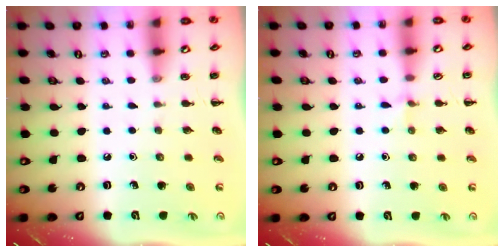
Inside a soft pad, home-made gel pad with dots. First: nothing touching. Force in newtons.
{"total": 4.9, "press": 4.6, "slide": 1.5}